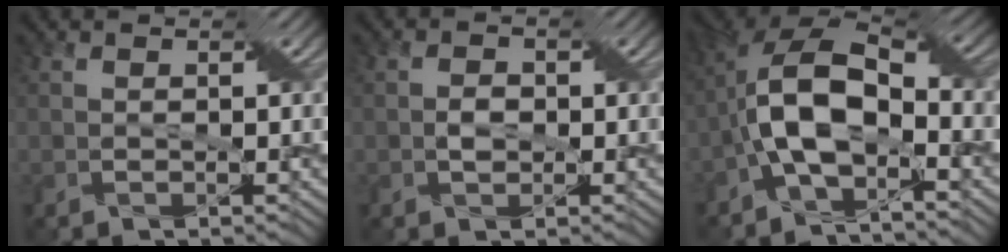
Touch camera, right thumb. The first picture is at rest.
{"total": 1.5, "force": [-0.2, 1.2, 0.9], "torque": [-0.012, 0.000, -0.004]}
{"total": 11.1, "force": [-2.6, 5.7, 9.2], "torque": [-0.169, 0.012, -0.063]}